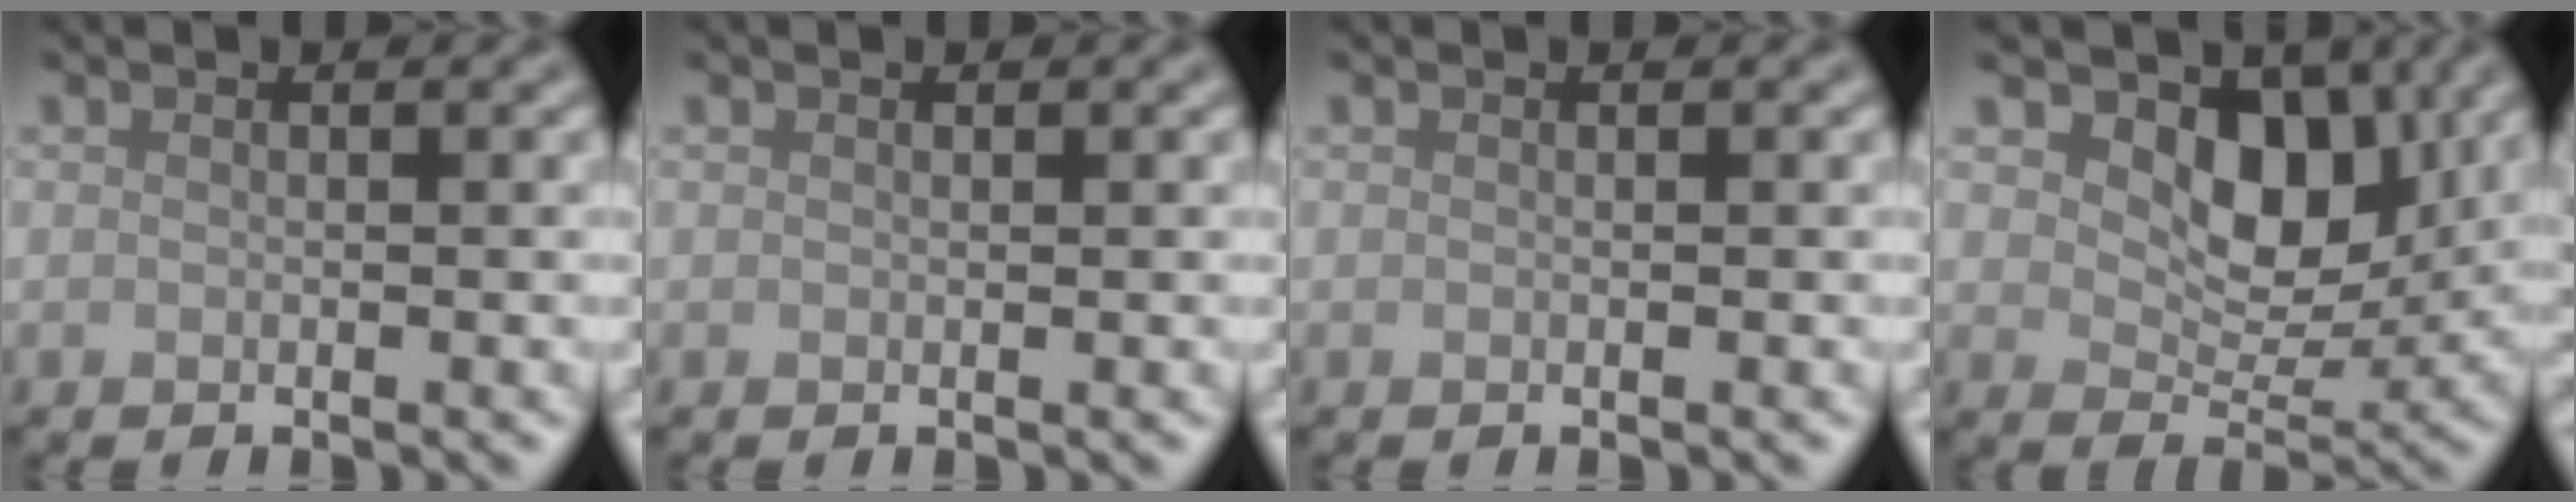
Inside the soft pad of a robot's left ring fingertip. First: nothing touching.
{"total": 0.0}
{"total": 0.0}
{"total": 7.1, "force": [3.0, 4.5, 4.6], "torque": [-0.063, -0.015, 0.041]}